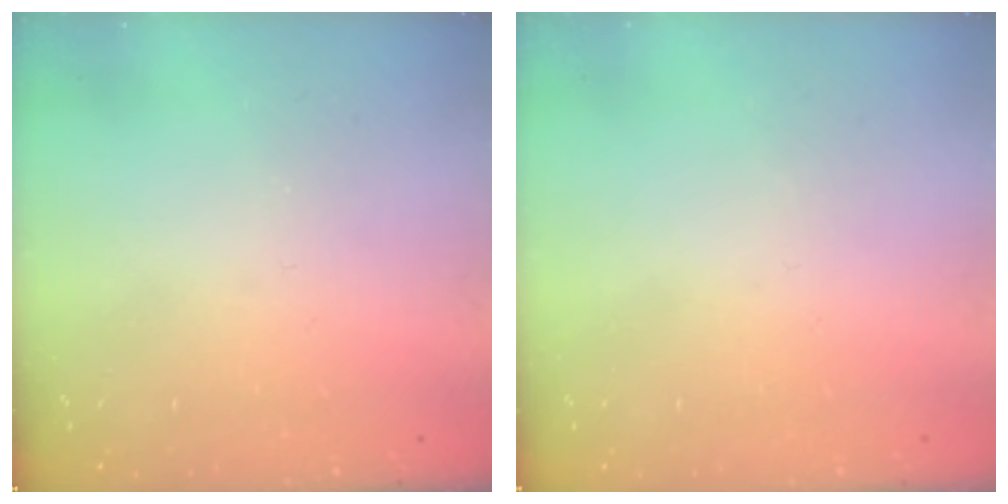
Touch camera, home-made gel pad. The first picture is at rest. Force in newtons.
{"total": 1.9, "press": 1.9, "slide": 0.1}